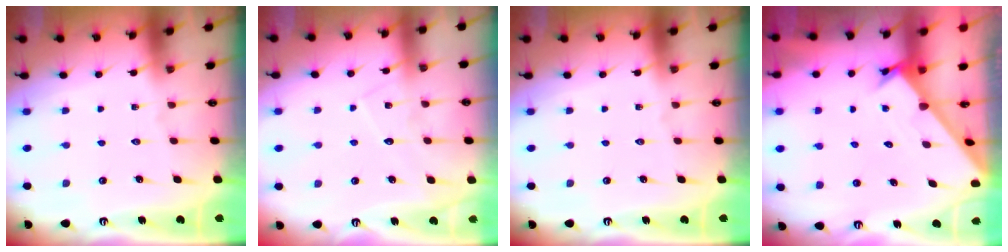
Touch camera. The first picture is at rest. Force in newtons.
{"total": 5.9, "press": 5.9, "slide": 0.5}
{"total": 0.0}
{"total": 1.7, "press": 1.7, "slide": 0.1}